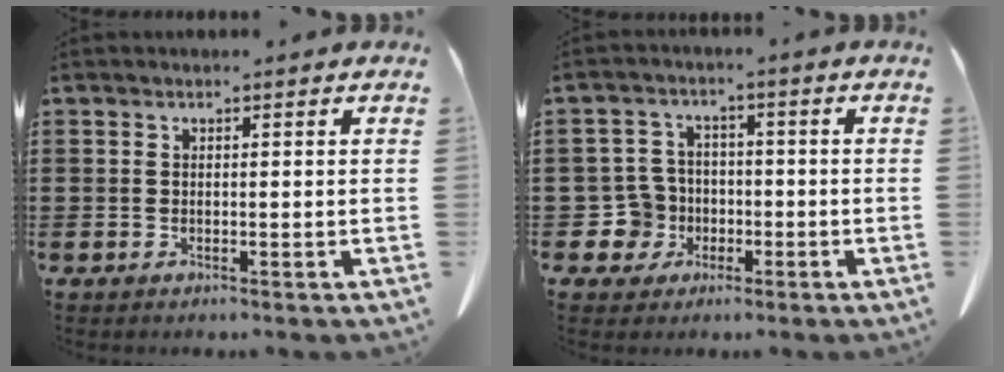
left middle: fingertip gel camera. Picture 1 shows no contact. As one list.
[{"total": 5.9, "force": [-1.5, 5.5, 1.5], "torque": [-0.065, 0.006, -0.030]}]